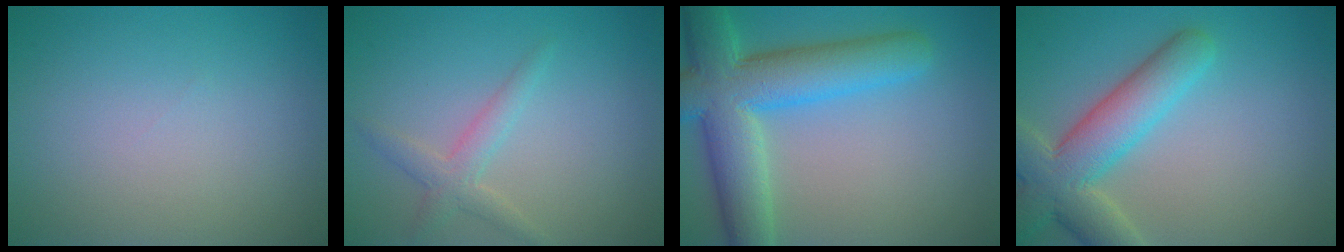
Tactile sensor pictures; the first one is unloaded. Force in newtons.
{"total": 2.2, "press": 2.2, "slide": 0.1}
{"total": 9.4, "press": 9.4, "slide": 0.6}
{"total": 7.1, "press": 7.1, "slide": 0.5}